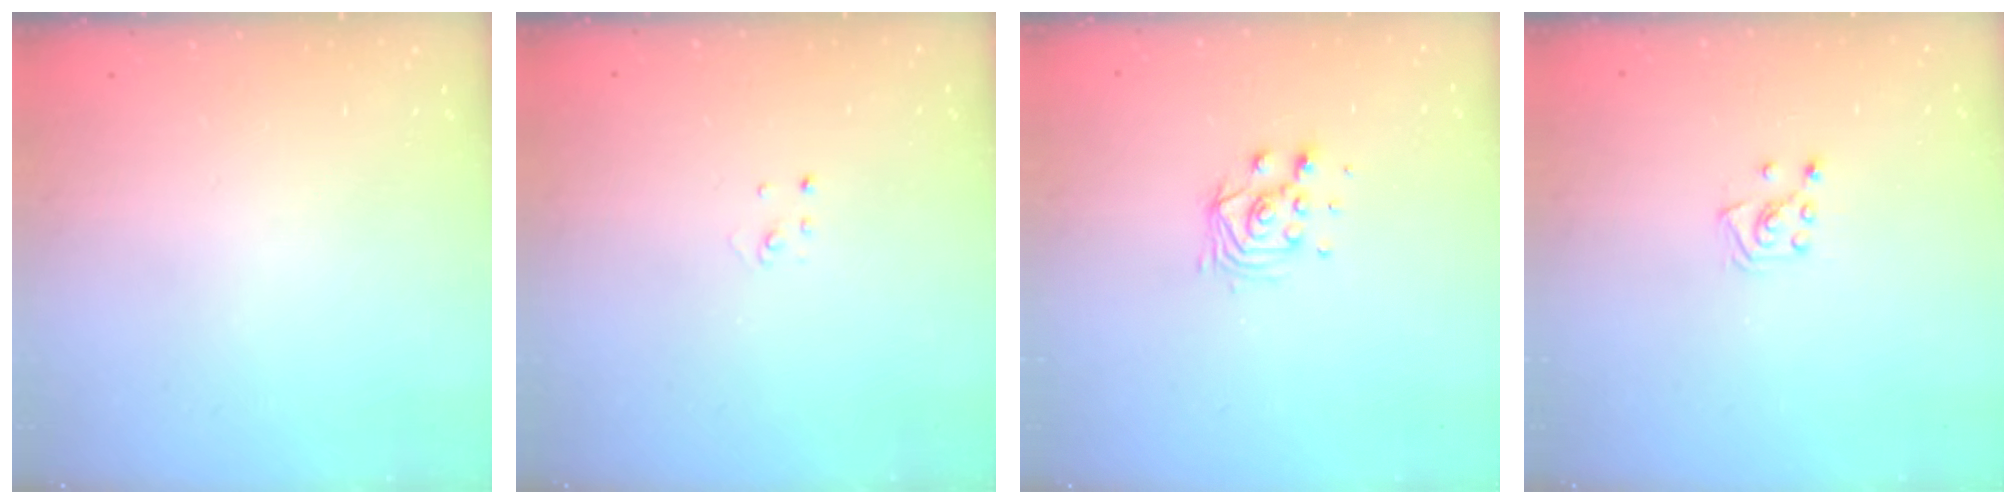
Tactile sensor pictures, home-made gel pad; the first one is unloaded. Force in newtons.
{"total": 2.0, "press": 2.0, "slide": 0.1}
{"total": 7.0, "press": 7.0, "slide": 0.4}
{"total": 4.7, "press": 4.7, "slide": 0.5}